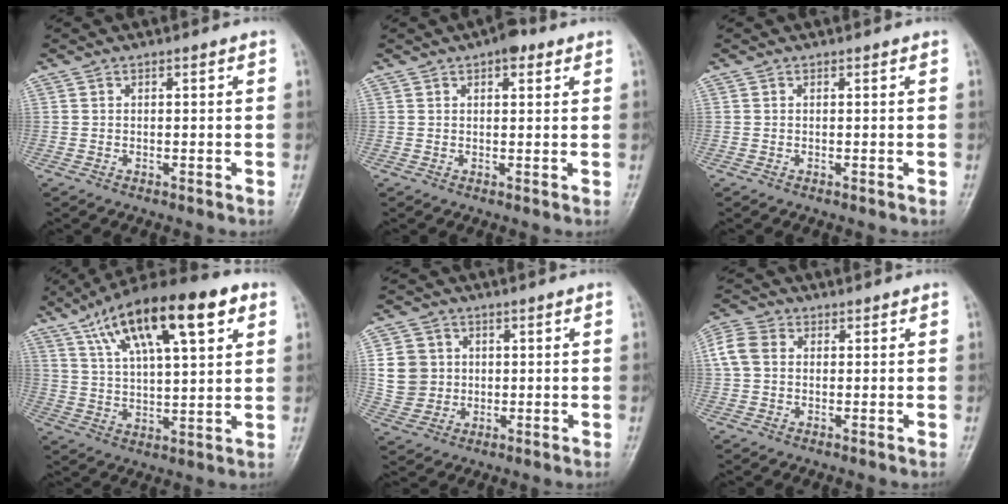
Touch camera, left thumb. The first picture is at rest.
{"total": 4.0, "force": [2.2, 1.9, 2.8], "torque": [-0.025, -0.002, 0.025]}
{"total": 0.0}
{"total": 21.4, "force": [10.5, 7.1, 17.2], "torque": [-0.271, -0.003, 0.177]}
{"total": 7.9, "force": [1.2, 7.4, 2.7], "torque": [-0.028, -0.001, 0.024]}
{"total": 5.9, "force": [1.1, 4.6, 3.6], "torque": [-0.079, 0.017, 0.016]}